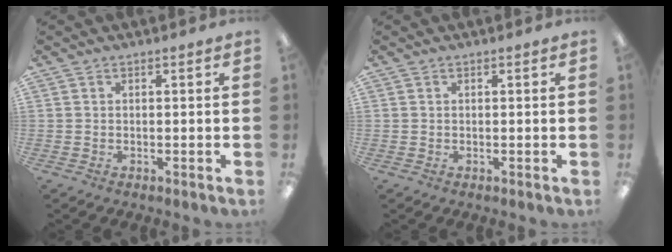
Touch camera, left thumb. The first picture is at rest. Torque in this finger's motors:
{"motor_torque": [-0.22, 0.06, -0.03, -0.07, -0.02]}